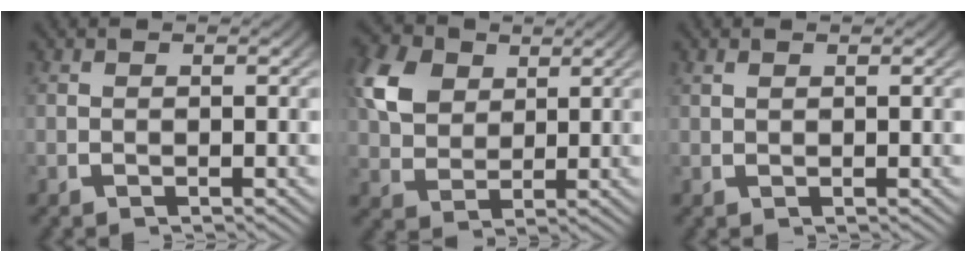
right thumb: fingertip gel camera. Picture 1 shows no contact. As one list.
[{"total": 7.2, "force": [2.7, 5.2, 4.2], "torque": [-0.099, -0.016, 0.058]}, {"total": 0.5, "force": [0.5, 0.2, 0.2], "torque": [-0.002, -0.002, 0.013]}]